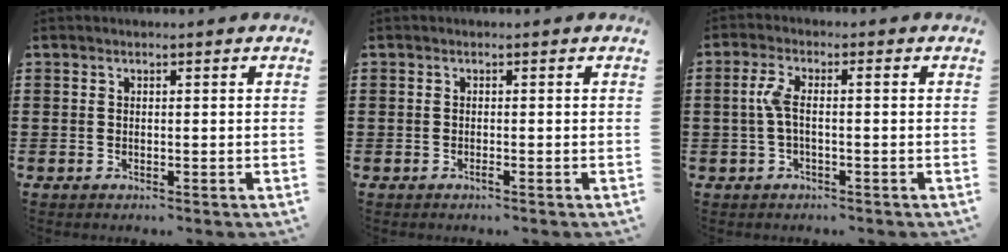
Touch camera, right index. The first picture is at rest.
{"total": 0.5, "force": [-0.4, 0.0, 0.4], "torque": [-0.007, 0.000, -0.007]}
{"total": 3.8, "force": [-0.5, 0.8, 3.7], "torque": [-0.089, -0.005, -0.019]}